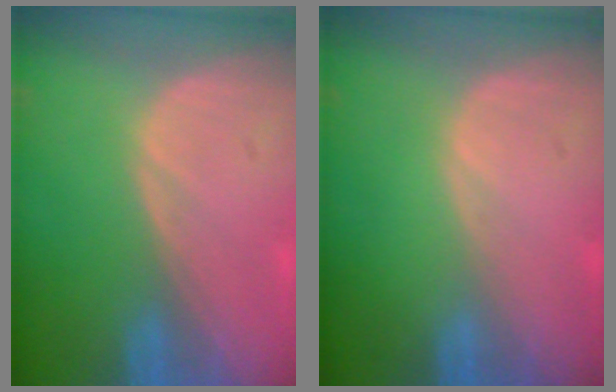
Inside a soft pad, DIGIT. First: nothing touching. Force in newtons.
{"total": 0.0}